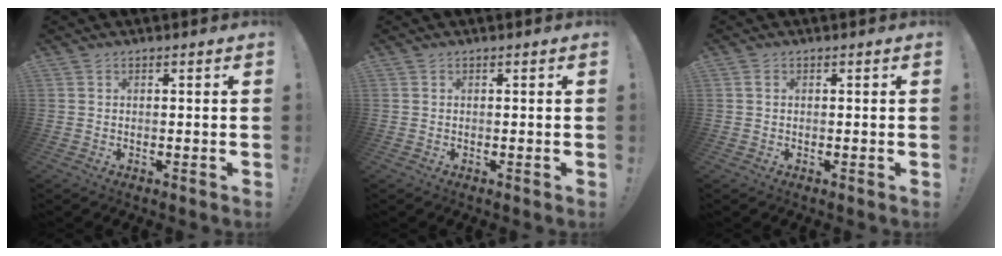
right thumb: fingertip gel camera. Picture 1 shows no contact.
{"total": 0.0}
{"total": 1.1, "force": [0.3, 0.7, 0.8], "torque": [-0.013, 0.003, 0.005]}